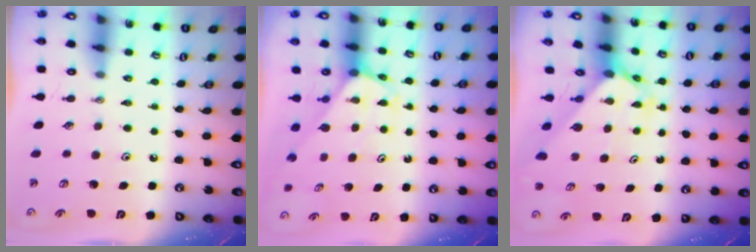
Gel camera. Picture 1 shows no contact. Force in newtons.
{"total": 2.5, "press": 2.5, "slide": 0.1}
{"total": 2.3, "press": 2.3, "slide": 0.2}